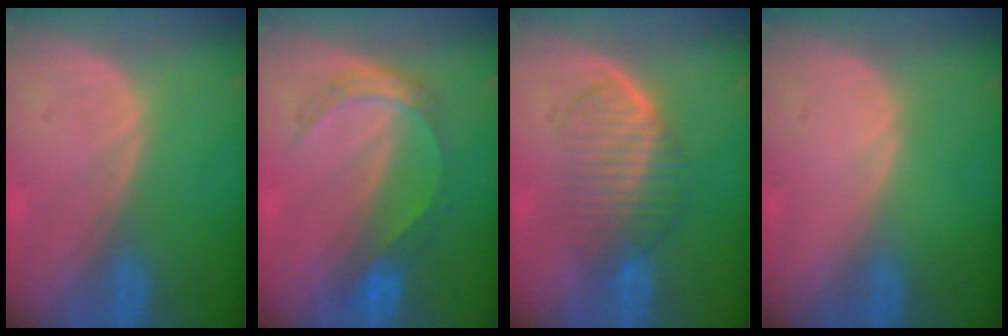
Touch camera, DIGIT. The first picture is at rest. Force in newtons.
{"total": 5.4, "press": 5.1, "slide": 1.7}
{"total": 6.1, "press": 6.1, "slide": 1.1}
{"total": 0.0}